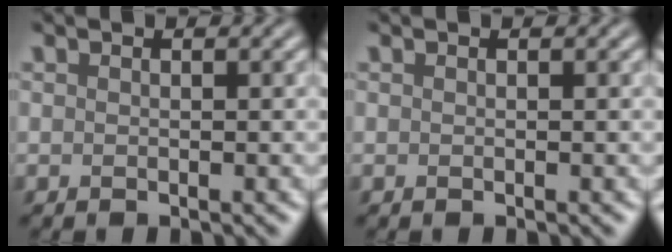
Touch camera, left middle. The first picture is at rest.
{"total": 0.0}